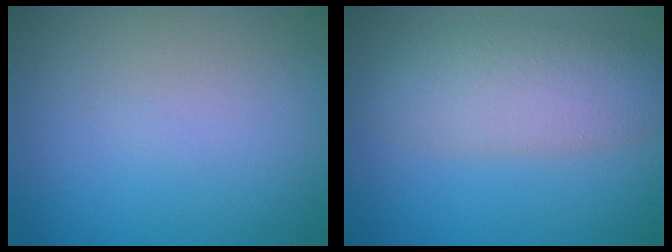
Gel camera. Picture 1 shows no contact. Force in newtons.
{"total": 5.1, "press": 5.1, "slide": 0.4}